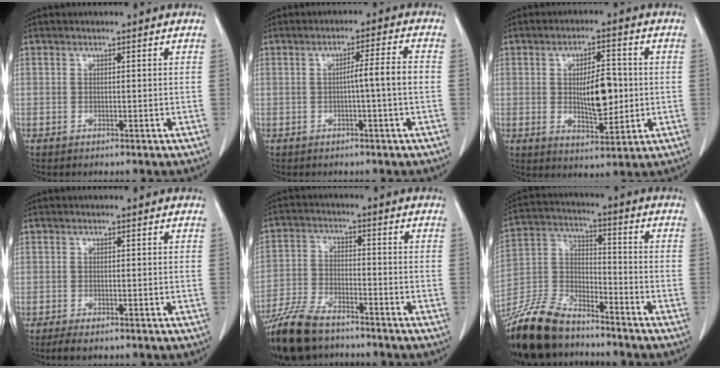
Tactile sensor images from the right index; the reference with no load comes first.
{"total": 4.4, "force": [-0.7, -0.7, 4.3], "torque": [-0.064, 0.009, -0.012]}
{"total": 8.4, "force": [0.1, 3.0, 7.8], "torque": [-0.127, -0.001, 0.006]}
{"total": 2.3, "force": [-1.8, 0.5, 1.3], "torque": [-0.025, -0.006, -0.029]}
{"total": 12.0, "force": [-9.7, 3.8, 5.9], "torque": [-0.120, -0.021, -0.177]}
{"total": 15.8, "force": [-13.5, 4.9, 6.4], "torque": [-0.136, 0.000, -0.256]}